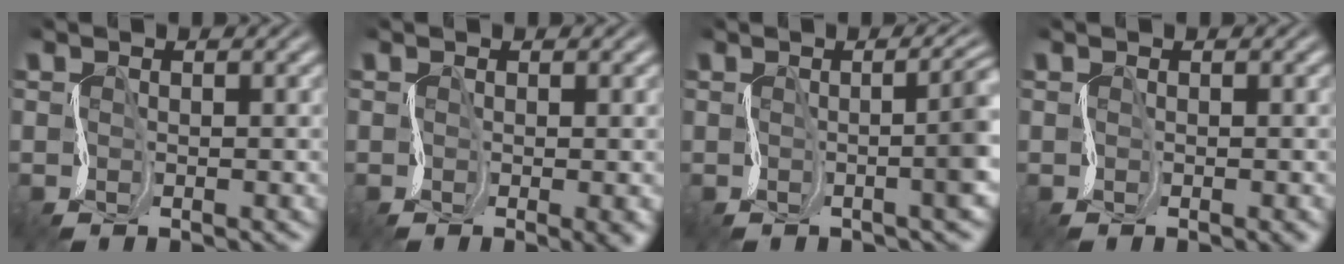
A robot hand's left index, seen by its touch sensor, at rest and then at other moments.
{"total": 3.3, "force": [-0.8, 1.3, 2.9], "torque": [-0.043, -0.007, 0.001]}
{"total": 4.5, "force": [0.0, 1.2, 4.3], "torque": [-0.034, 0.006, -0.002]}
{"total": 1.7, "force": [-0.7, 0.6, 1.4], "torque": [-0.012, -0.001, -0.003]}